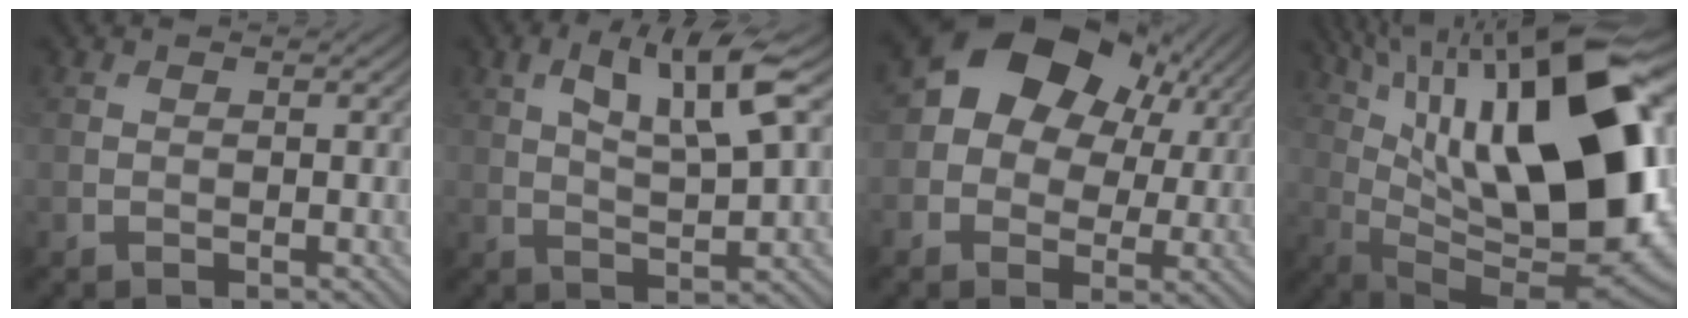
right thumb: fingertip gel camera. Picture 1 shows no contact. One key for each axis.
{"total": 9.0, "fx": 3.7, "fy": 2.4, "fz": 7.9, "tx": -0.142, "ty": 0.009, "tz": 0.064}
{"total": 13.7, "fx": 4.5, "fy": 10.1, "fz": 8.1, "tx": -0.155, "ty": 0.008, "tz": 0.074}
{"total": 22.3, "fx": 7.5, "fy": 7.4, "fz": 19.7, "tx": -0.322, "ty": 0.046, "tz": 0.130}